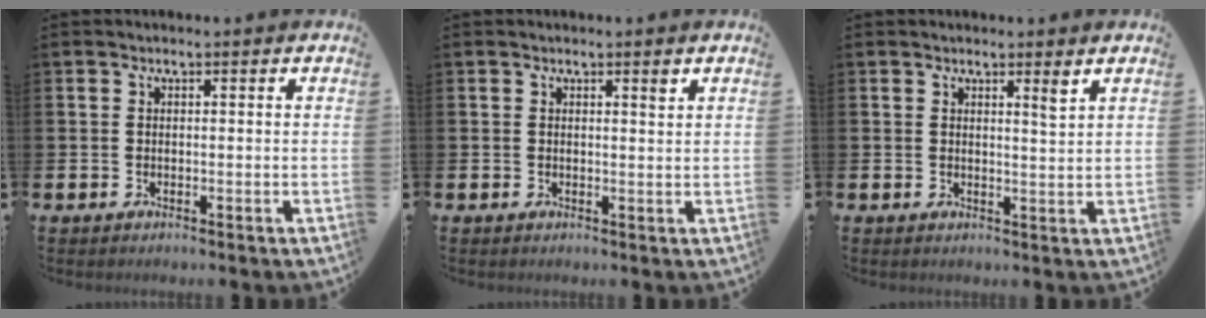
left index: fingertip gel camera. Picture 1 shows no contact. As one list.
[{"total": 1.6, "force": [1.2, 0.1, 1.0], "torque": [-0.006, -0.004, 0.019]}, {"total": 2.4, "force": [2.0, 0.0, 1.3], "torque": [-0.015, -0.010, 0.031]}]